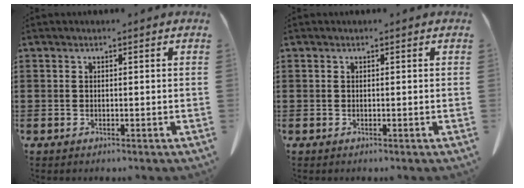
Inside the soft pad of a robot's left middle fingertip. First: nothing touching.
{"total": 0.0}